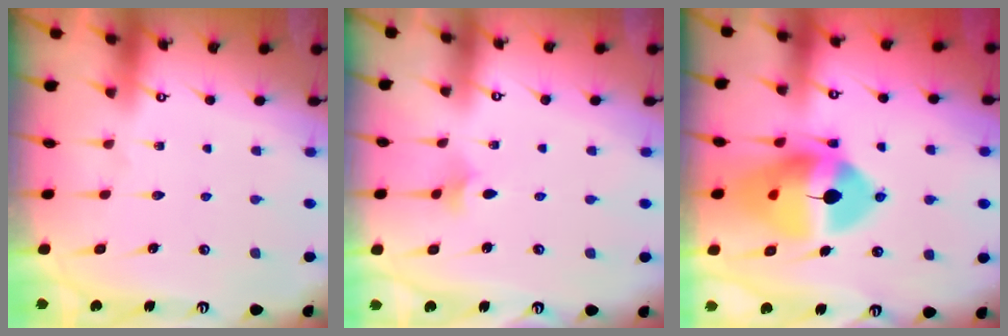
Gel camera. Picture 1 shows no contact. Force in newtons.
{"total": 2.3, "press": 2.2, "slide": 0.6}
{"total": 15.9, "press": 15.8, "slide": 2.0}